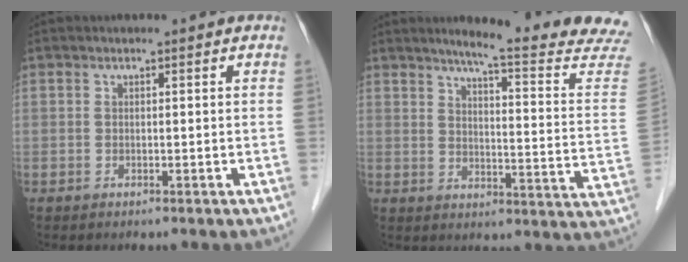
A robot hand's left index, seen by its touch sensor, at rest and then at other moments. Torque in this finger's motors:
{"motor_torque": [0.06, -0.20, 0.04, 0.00]}